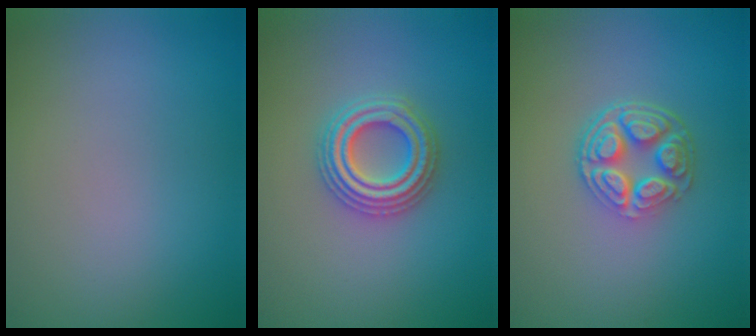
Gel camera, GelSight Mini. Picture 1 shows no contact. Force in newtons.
{"total": 4.5, "press": 4.4, "slide": 0.8}
{"total": 5.0, "press": 3.7, "slide": 3.3}